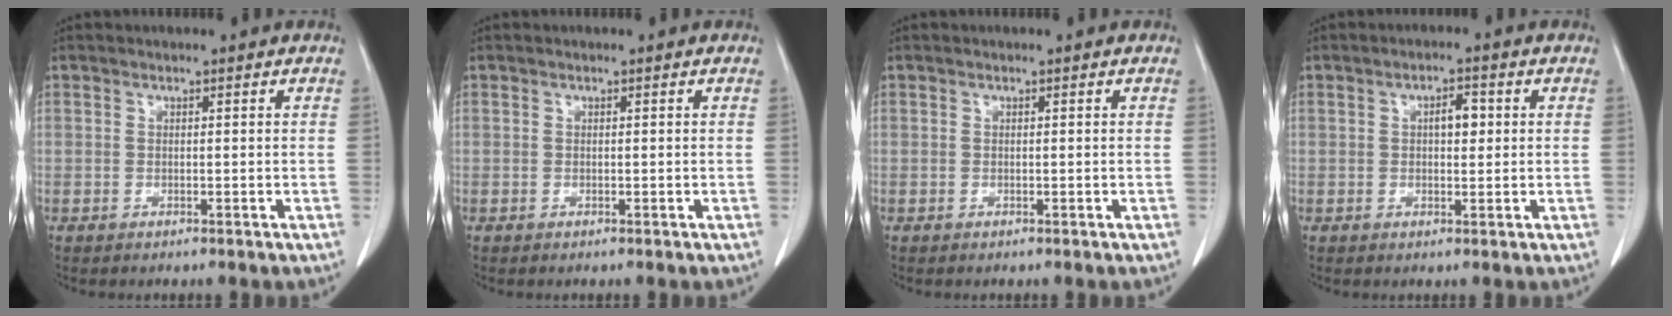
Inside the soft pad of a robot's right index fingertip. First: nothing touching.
{"total": 0.0}
{"total": 0.0}
{"total": 3.0, "force": [0.5, 1.2, 2.7], "torque": [-0.044, 0.005, 0.008]}